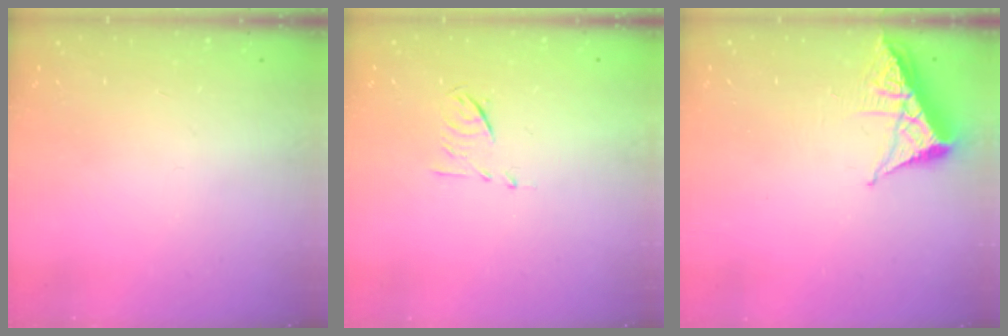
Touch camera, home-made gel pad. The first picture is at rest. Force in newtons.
{"total": 6.6, "press": 6.5, "slide": 1.1}
{"total": 6.0, "press": 5.9, "slide": 0.8}